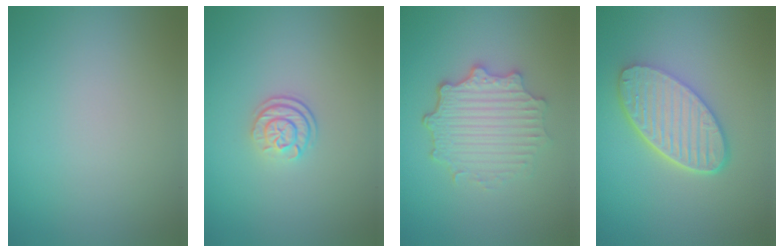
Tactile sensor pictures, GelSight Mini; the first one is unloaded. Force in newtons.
{"total": 2.4, "press": 1.7, "slide": 1.7}
{"total": 4.9, "press": 3.8, "slide": 3.1}
{"total": 5.7, "press": 4.5, "slide": 3.5}